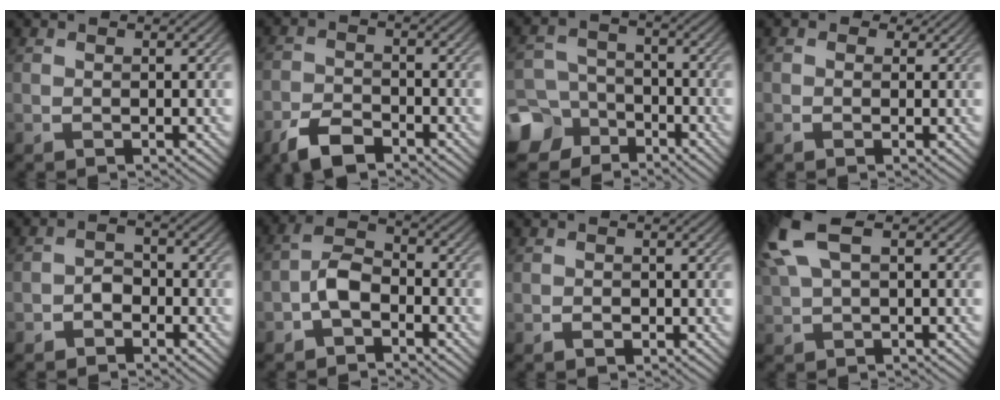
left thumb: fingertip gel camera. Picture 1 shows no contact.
{"total": 5.2, "force": [-3.7, 2.2, 2.8], "torque": [-0.055, -0.004, -0.079]}
{"total": 9.2, "force": [-6.0, 6.4, 2.6], "torque": [-0.064, -0.019, -0.124]}
{"total": 2.0, "force": [0.5, 1.8, 0.9], "torque": [-0.012, 0.002, 0.002]}
{"total": 2.4, "force": [-1.5, 1.6, 1.1], "torque": [-0.018, 0.009, -0.033]}
{"total": 4.8, "force": [-2.4, 2.6, 3.2], "torque": [-0.061, 0.014, -0.059]}
{"total": 1.0, "force": [-0.5, 0.7, 0.5], "torque": [-0.007, -0.003, -0.009]}
{"total": 7.1, "force": [2.5, 3.3, 5.8], "torque": [-0.147, 0.018, 0.046]}